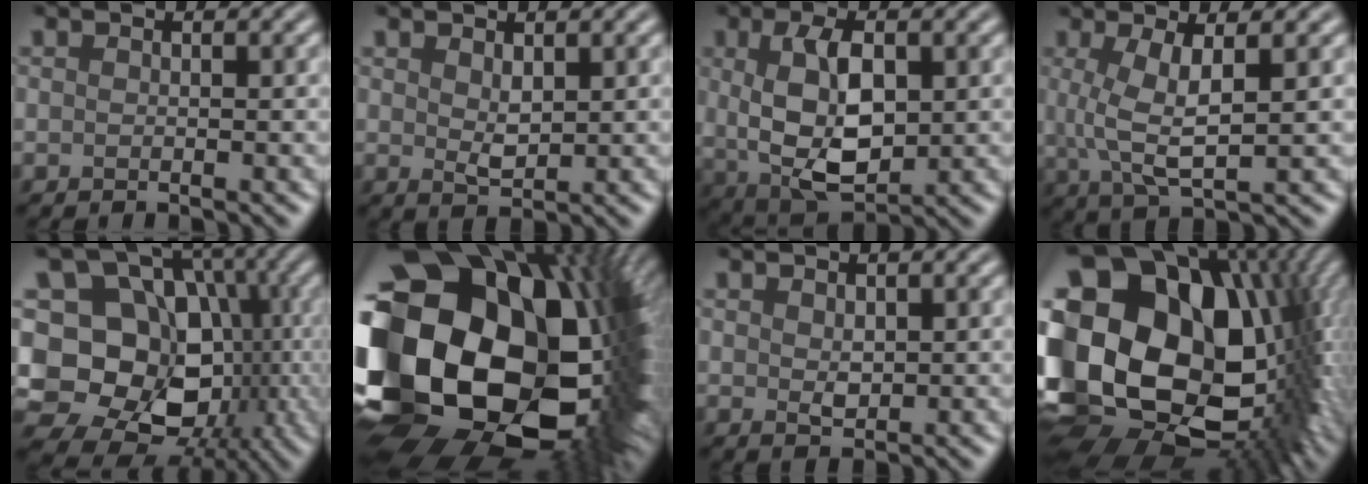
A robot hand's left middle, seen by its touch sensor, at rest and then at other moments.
{"total": 1.7, "force": [0.6, 1.0, 1.3], "torque": [-0.027, -0.001, 0.017]}
{"total": 7.6, "force": [0.8, 4.2, 6.4], "torque": [-0.132, -0.004, 0.023]}
{"total": 4.2, "force": [0.9, 0.9, 4.0], "torque": [-0.088, -0.001, 0.023]}
{"total": 16.9, "force": [-1.1, 13.7, 9.8], "torque": [-0.149, 0.007, -0.016]}
{"total": 22.3, "force": [-0.3, 15.0, 16.5], "torque": [-0.322, -0.065, 0.030]}
{"total": 1.2, "force": [0.3, 0.8, 0.8], "torque": [-0.014, 0.000, 0.008]}
{"total": 22.6, "force": [1.5, 16.3, 15.6], "torque": [-0.304, -0.019, 0.024]}